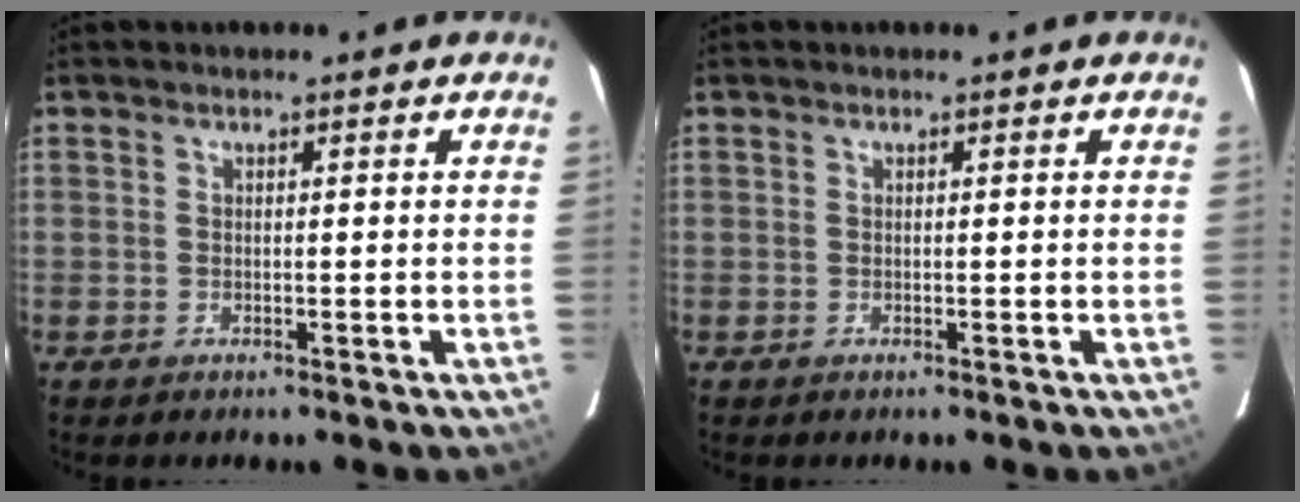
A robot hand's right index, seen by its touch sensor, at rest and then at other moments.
{"total": 0.0}